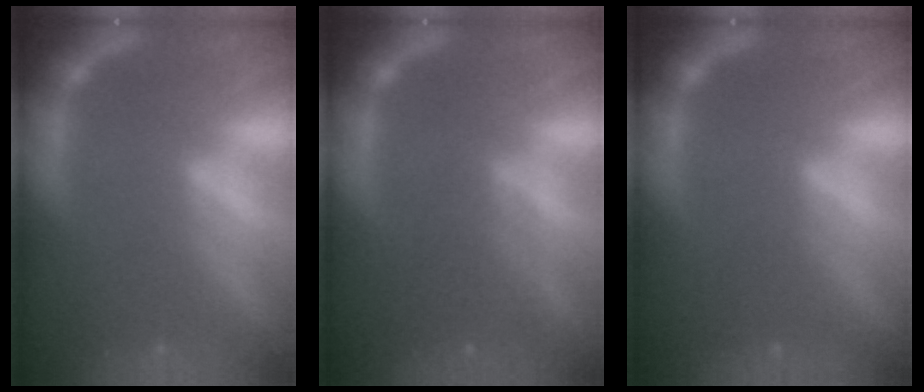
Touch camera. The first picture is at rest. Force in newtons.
{"total": 3.0}
{"total": 1.5}